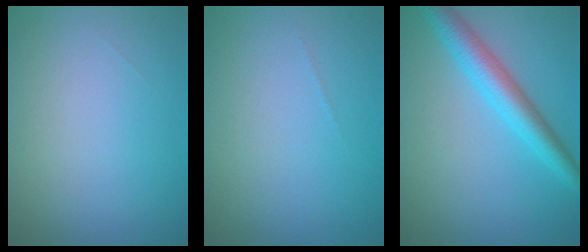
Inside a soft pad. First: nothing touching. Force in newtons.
{"total": 0.0}
{"total": 4.2, "press": 4.2, "slide": 0.1}